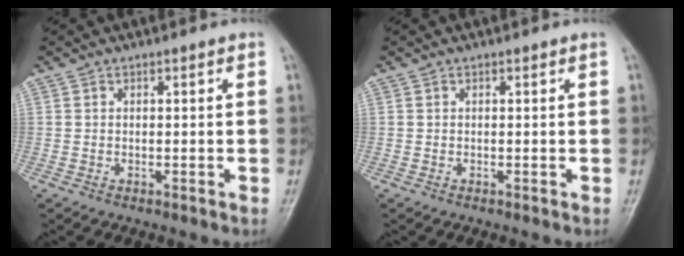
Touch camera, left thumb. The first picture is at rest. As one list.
[{"total": 0.0}]